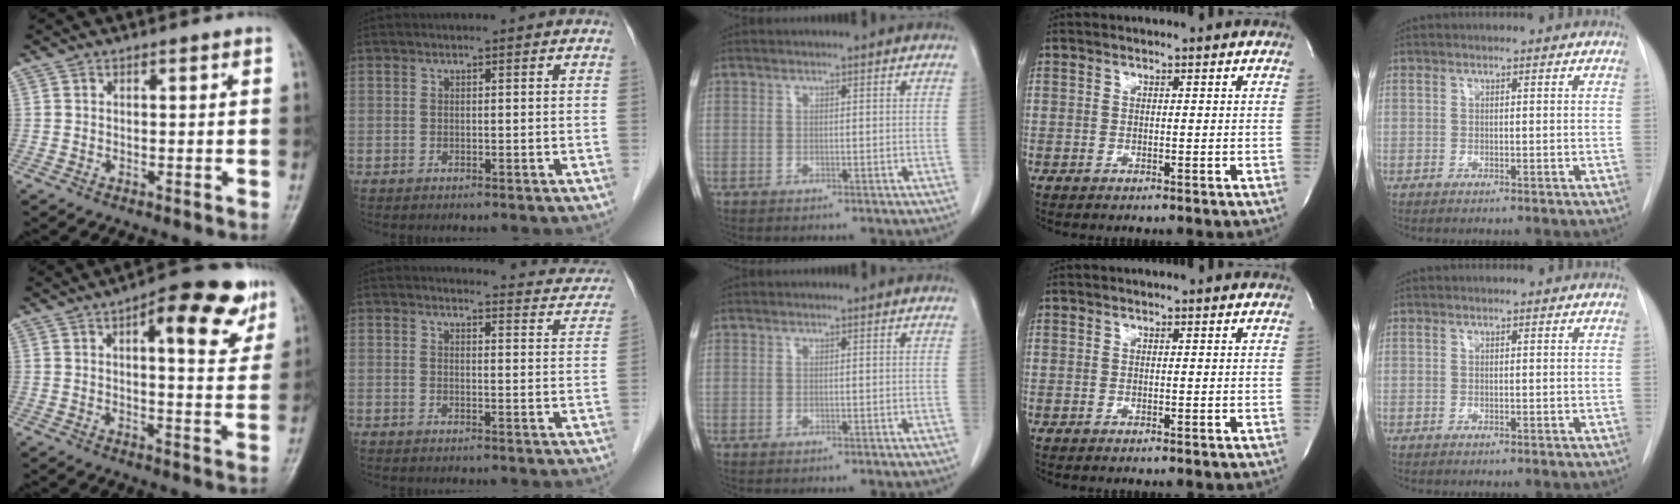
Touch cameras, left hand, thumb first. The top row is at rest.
{"thumb": {"total": 14.3, "force": [7.0, 5.1, 11.4], "torque": [-0.115, -0.016, 0.087]}, "index": {"total": 10.6, "force": [10.4, 1.6, 0.9], "torque": [0.016, -0.041, 0.091]}}